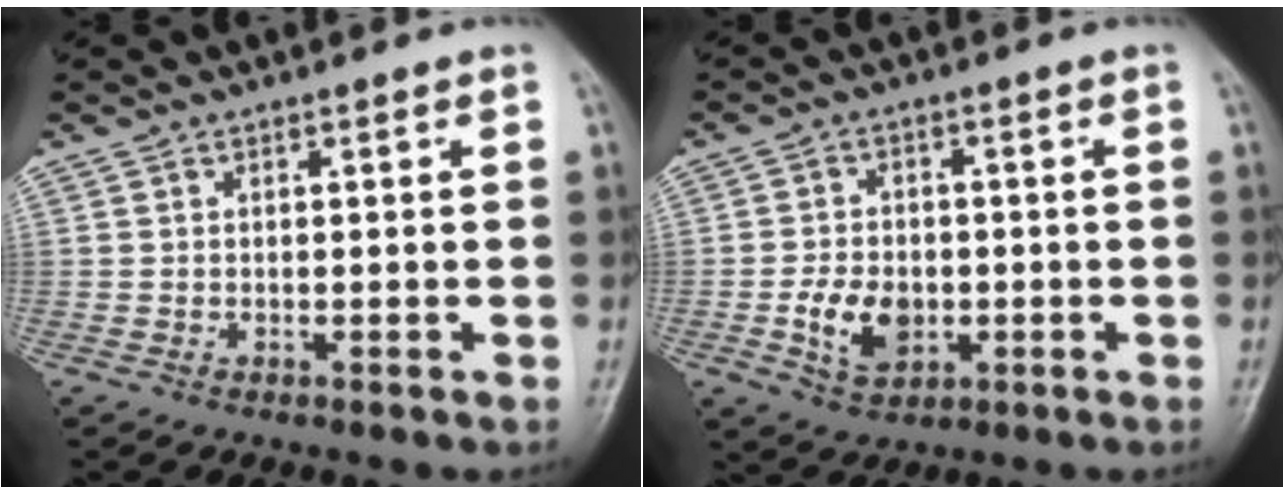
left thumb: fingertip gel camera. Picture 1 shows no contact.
{"total": 7.4, "force": [-1.8, 5.2, 5.0], "torque": [-0.075, 0.005, -0.027]}